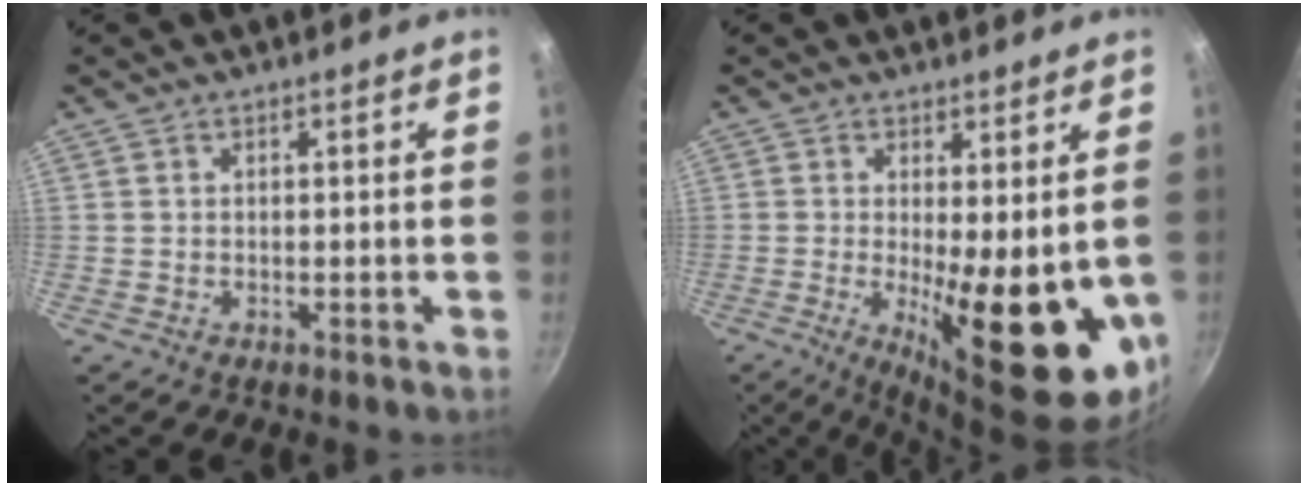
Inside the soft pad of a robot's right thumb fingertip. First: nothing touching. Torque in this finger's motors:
{"motor_torque": [-0.30, 1.64, 1.84, -0.02, 0.16]}